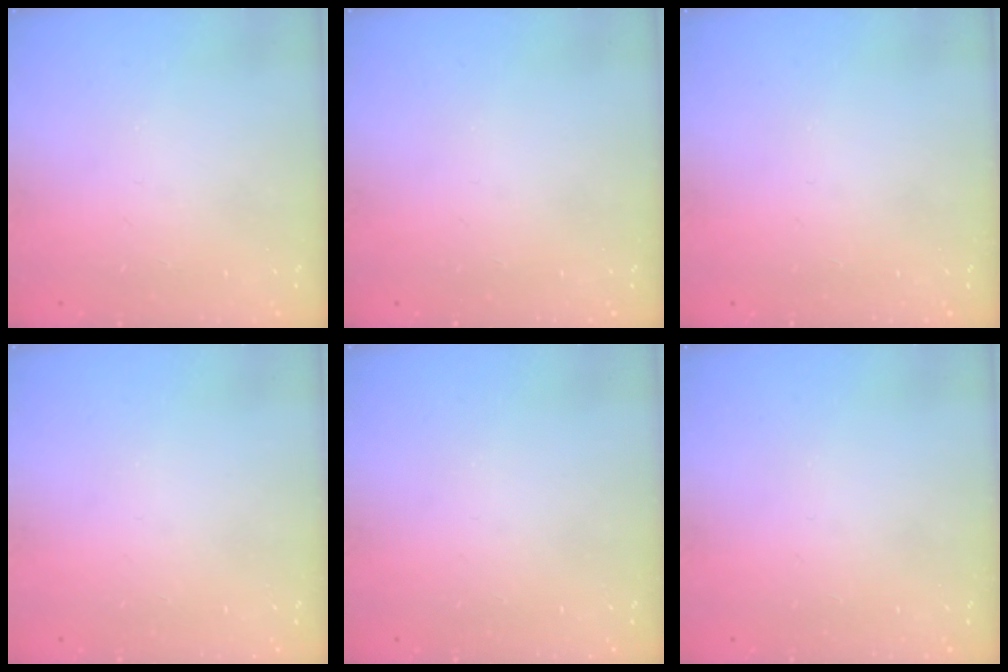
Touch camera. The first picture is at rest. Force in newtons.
{"total": 0.0}
{"total": 0.0}
{"total": 0.0}
{"total": 0.0}
{"total": 0.0}